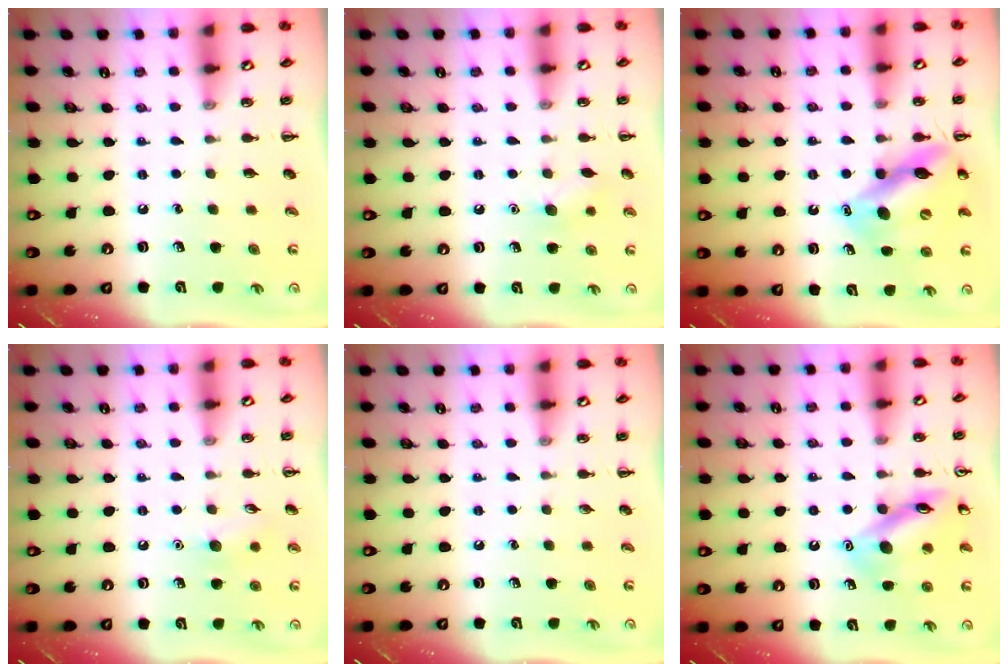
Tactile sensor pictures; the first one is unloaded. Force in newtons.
{"total": 7.8, "press": 7.7, "slide": 1.6}
{"total": 13.2, "press": 12.9, "slide": 3.2}
{"total": 7.0, "press": 6.8, "slide": 1.6}
{"total": 0.0}
{"total": 13.4, "press": 13.3, "slide": 1.1}